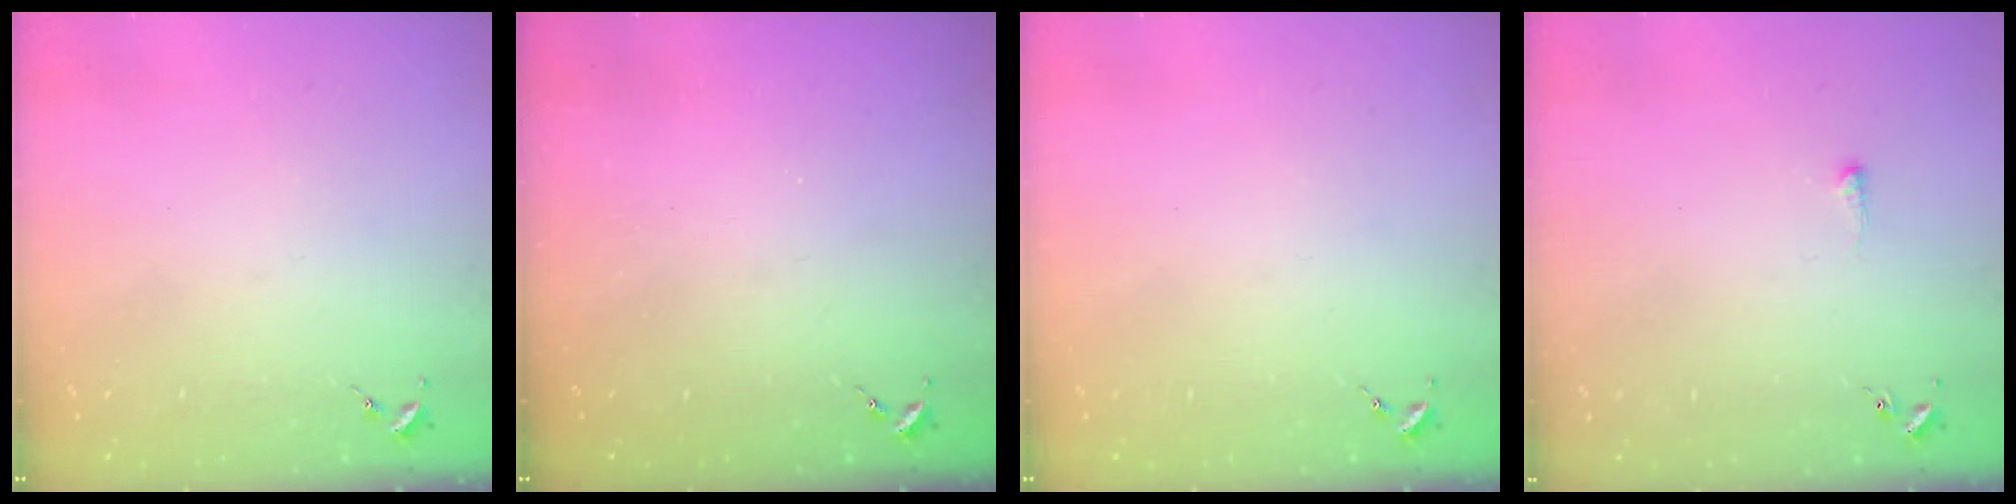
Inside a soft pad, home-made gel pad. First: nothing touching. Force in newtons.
{"total": 0.0}
{"total": 0.0}
{"total": 3.6, "press": 3.6, "slide": 0.5}